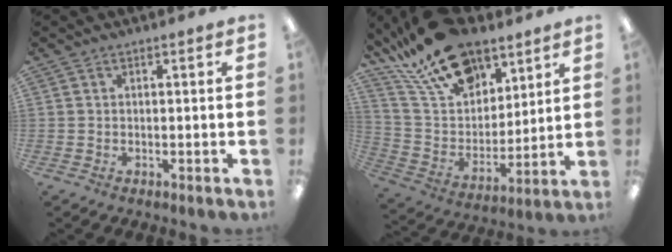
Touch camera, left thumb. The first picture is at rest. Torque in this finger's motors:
{"motor_torque": [1.67, 0.71, 1.48, -1.29, 0.14]}